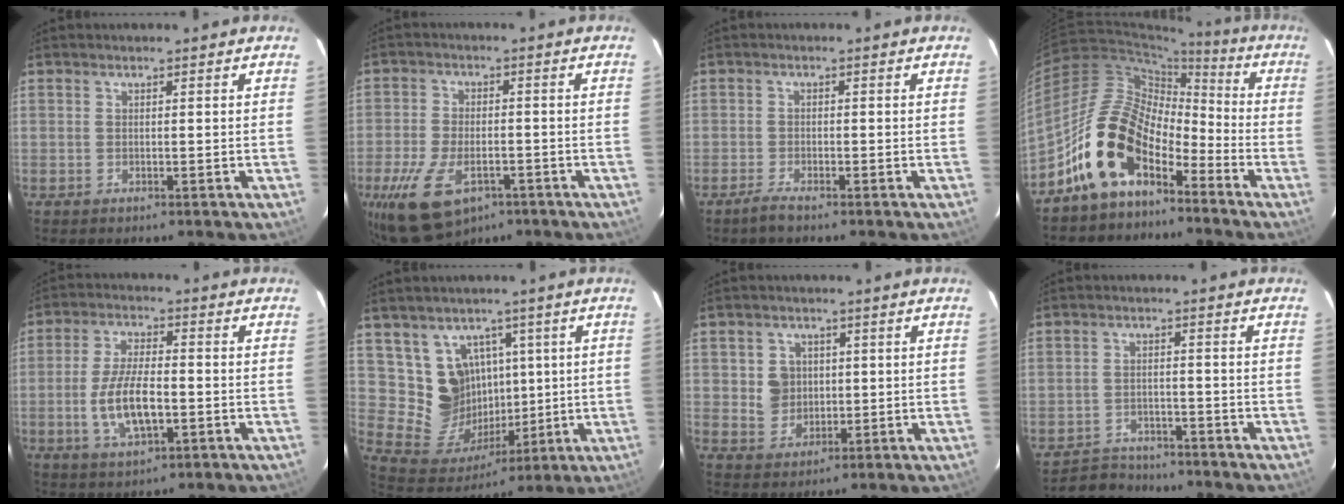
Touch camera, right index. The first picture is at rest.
{"total": 13.8, "force": [-7.4, 7.5, 8.9], "torque": [-0.204, -0.028, -0.124]}
{"total": 2.3, "force": [-1.9, 0.3, 1.2], "torque": [-0.034, -0.004, -0.040]}
{"total": 14.6, "force": [-8.7, 7.8, 8.7], "torque": [-0.159, 0.018, -0.169]}
{"total": 10.1, "force": [-2.4, 3.9, 9.0], "torque": [-0.180, -0.003, -0.040]}
{"total": 12.8, "force": [3.9, 11.3, 4.6], "torque": [-0.103, 0.004, 0.100]}
{"total": 5.4, "force": [0.7, 5.1, 1.7], "torque": [-0.035, 0.011, 0.023]}
{"total": 6.5, "force": [-6.1, 2.3, 0.4], "torque": [-0.028, 0.007, -0.097]}